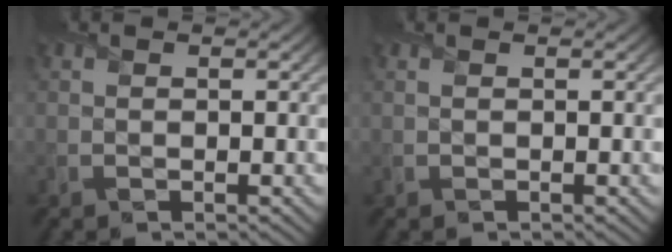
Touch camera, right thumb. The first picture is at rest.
{"total": 0.0}